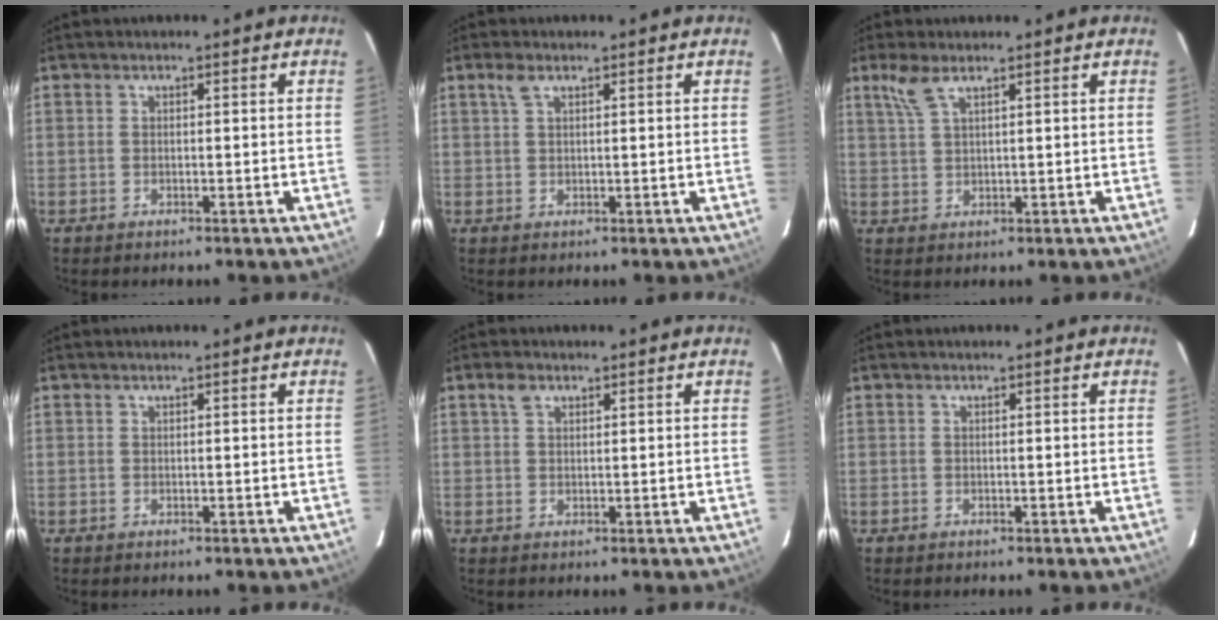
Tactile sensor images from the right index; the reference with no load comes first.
{"total": 2.0, "force": [1.2, 0.8, 1.4], "torque": [-0.031, 0.007, 0.024]}
{"total": 3.7, "force": [2.5, 0.9, 2.6], "torque": [-0.057, 0.007, 0.056]}
{"total": 0.0}
{"total": 2.1, "force": [1.2, 1.3, 1.2], "torque": [-0.024, 0.008, 0.023]}
{"total": 0.0}